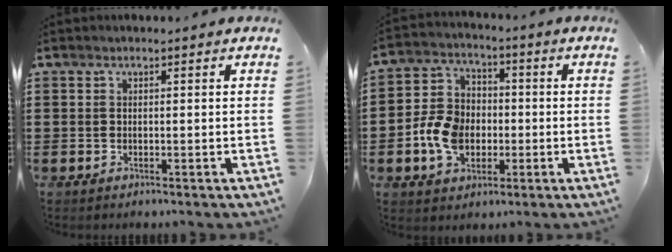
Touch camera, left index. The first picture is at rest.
{"total": 8.3, "force": [-1.8, 6.6, 4.7], "torque": [-0.117, 0.016, -0.035]}